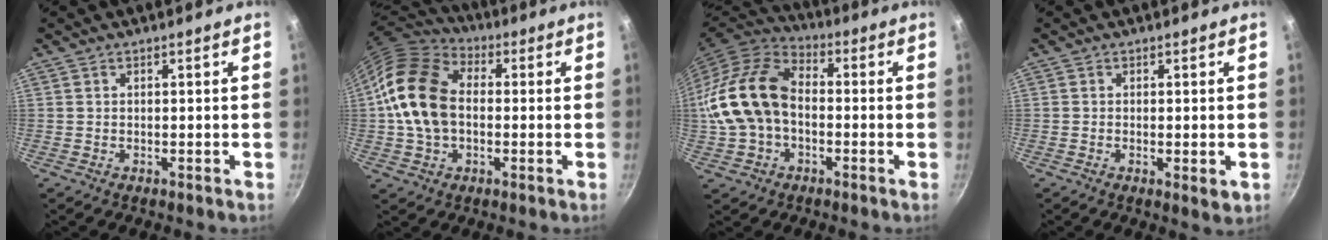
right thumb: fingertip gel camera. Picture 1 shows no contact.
{"total": 16.3, "force": [0.1, 11.6, 11.5], "torque": [-0.198, 0.026, -0.011]}
{"total": 18.7, "force": [-1.0, 13.1, 13.3], "torque": [-0.254, 0.044, -0.027]}
{"total": 2.6, "force": [-0.4, 0.7, 2.4], "torque": [-0.040, -0.010, -0.006]}